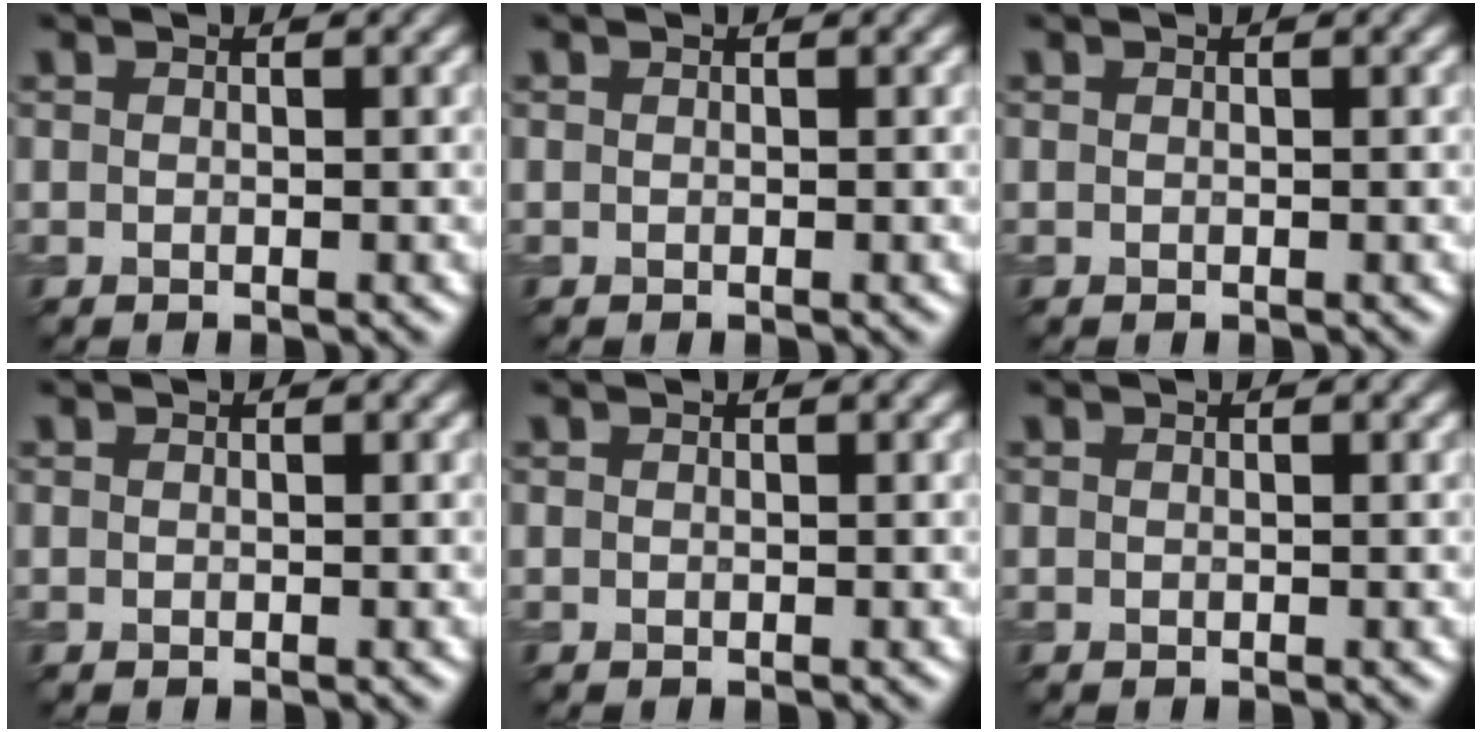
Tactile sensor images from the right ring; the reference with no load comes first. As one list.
[{"total": 0.0}, {"total": 0.0}, {"total": 0.0}, {"total": 0.0}, {"total": 0.0}]